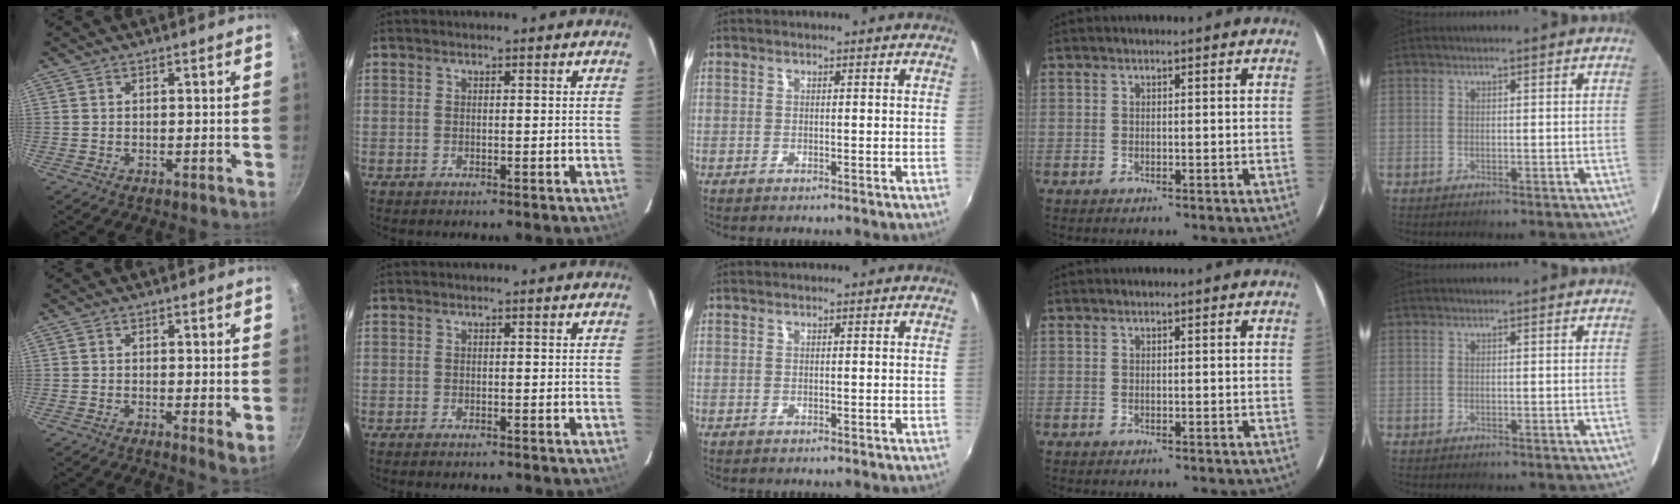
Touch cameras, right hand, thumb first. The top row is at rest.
{"thumb": {"total": 3.2, "force": [0.3, 1.1, 3.0], "torque": [-0.041, -0.012, 0.003]}, "index": {"total": 1.8, "force": [-1.7, 0.3, 0.6], "torque": [-0.017, -0.007, -0.030]}}